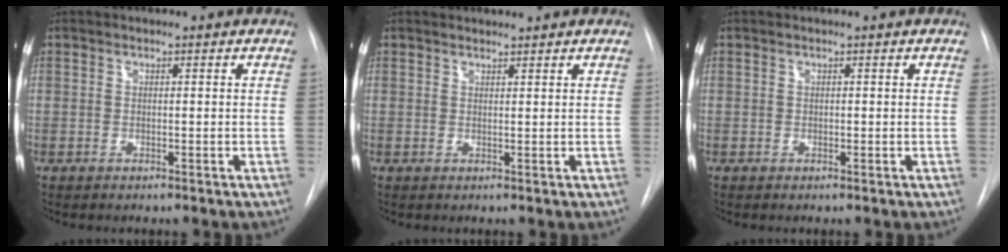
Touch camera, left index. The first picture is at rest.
{"total": 1.3, "force": [1.3, -0.1, 0.1], "torque": [-0.001, 0.007, 0.026]}
{"total": 0.0}